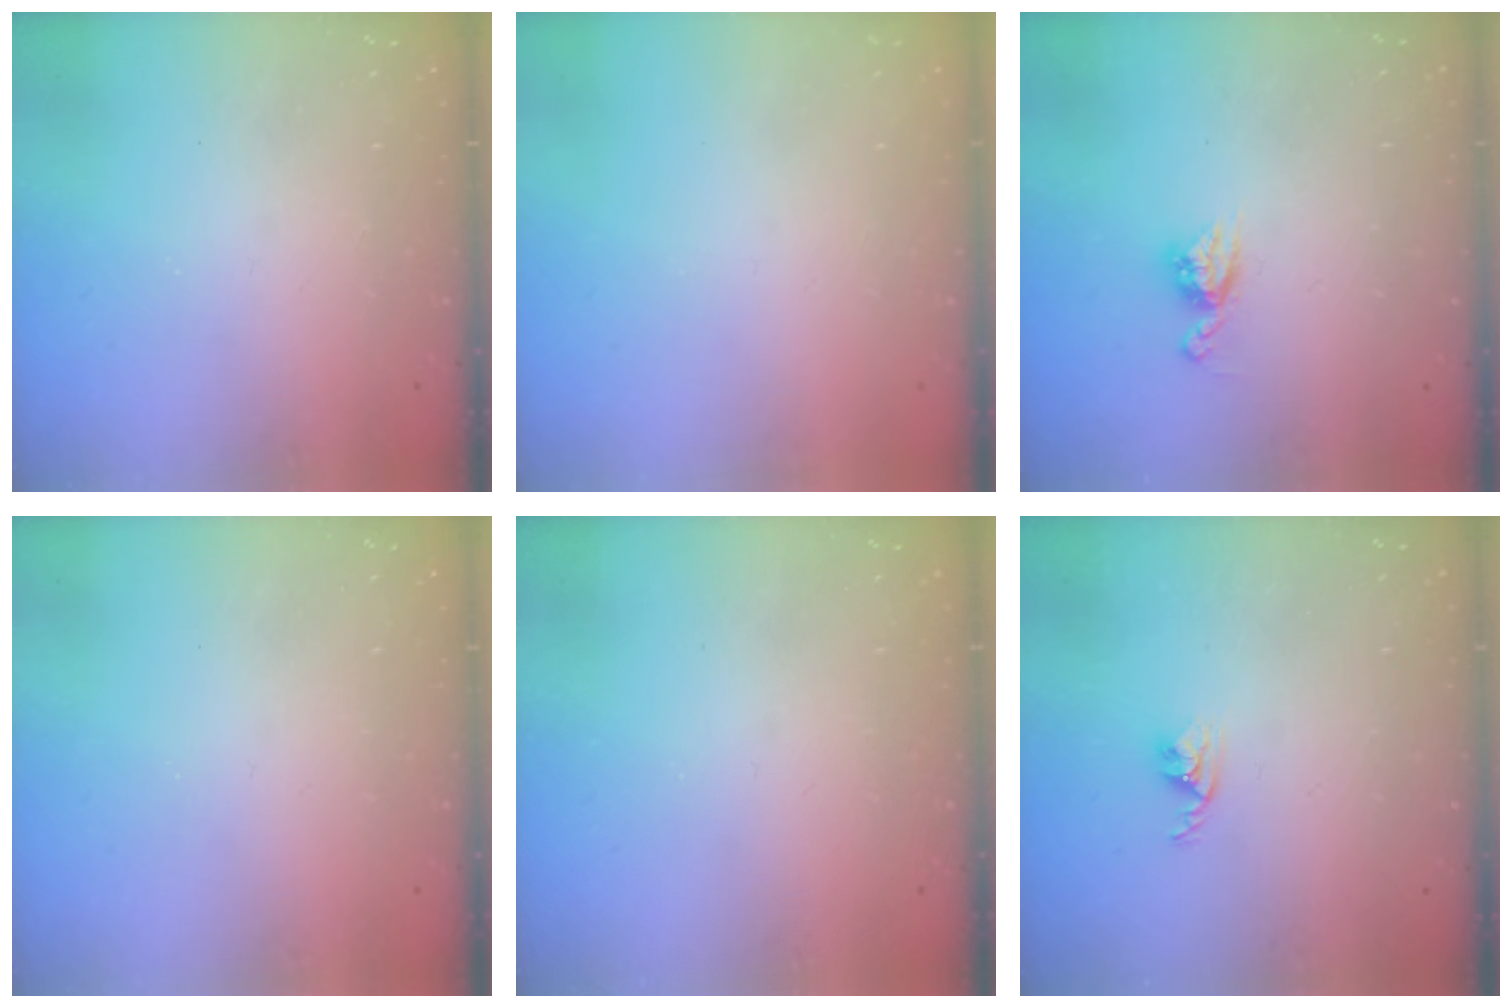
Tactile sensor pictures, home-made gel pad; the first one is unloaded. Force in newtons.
{"total": 0.0}
{"total": 7.7, "press": 7.7, "slide": 0.6}
{"total": 0.0}
{"total": 0.0}
{"total": 2.9, "press": 2.9, "slide": 0.4}